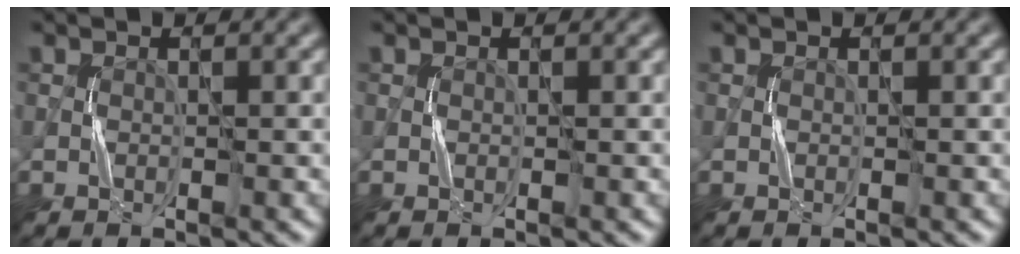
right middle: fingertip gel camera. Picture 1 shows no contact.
{"total": 0.0}
{"total": 0.0}